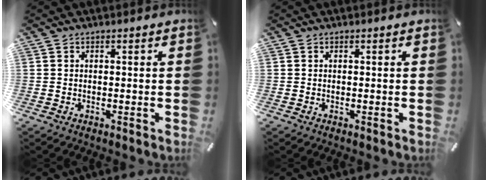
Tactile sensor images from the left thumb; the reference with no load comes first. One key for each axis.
{"total": 0.0}